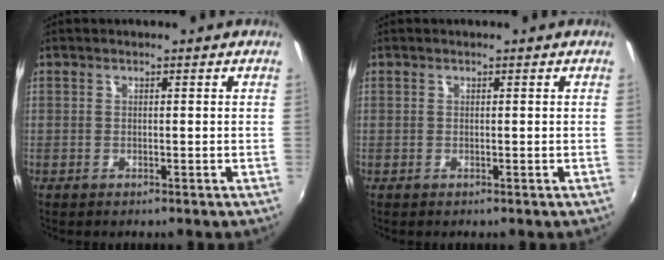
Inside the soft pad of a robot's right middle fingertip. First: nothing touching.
{"total": 0.0}